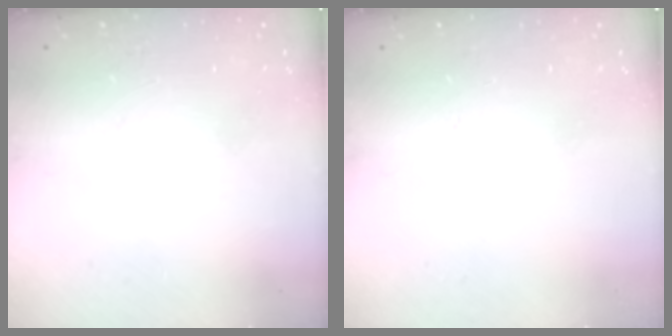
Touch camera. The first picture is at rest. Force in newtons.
{"total": 0.0}